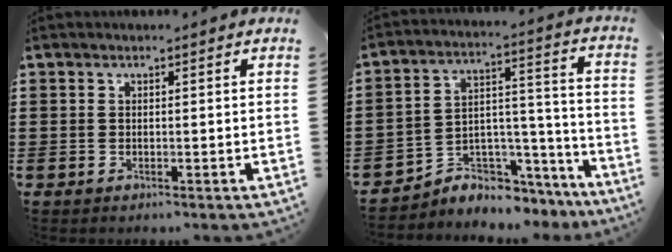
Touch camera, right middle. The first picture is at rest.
{"total": 4.9, "force": [-4.4, 2.1, 0.3], "torque": [-0.010, 0.004, -0.088]}